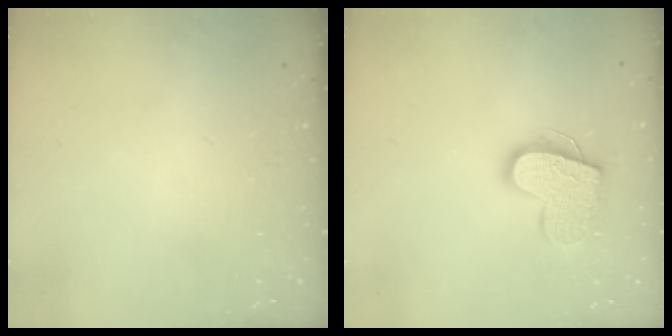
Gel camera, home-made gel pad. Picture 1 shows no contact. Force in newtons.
{"total": 14.6, "press": 14.6, "slide": 1.1}